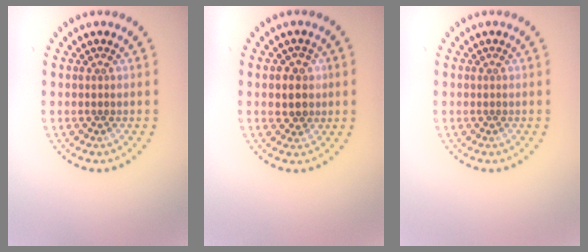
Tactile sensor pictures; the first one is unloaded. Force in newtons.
{"total": 2.0, "press": 1.9, "slide": 0.6}
{"total": 0.0}